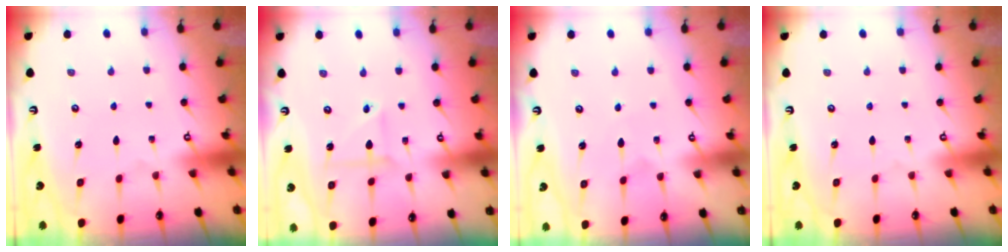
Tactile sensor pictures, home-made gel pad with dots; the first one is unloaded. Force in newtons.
{"total": 4.4, "press": 4.4, "slide": 0.2}
{"total": 3.4, "press": 3.4, "slide": 0.3}
{"total": 0.0}